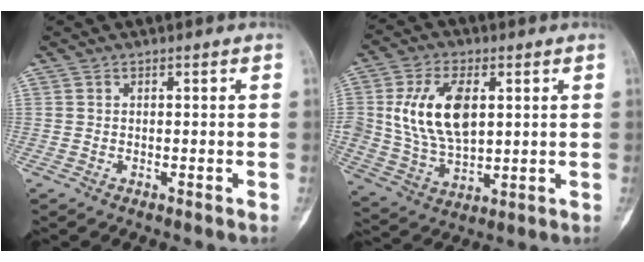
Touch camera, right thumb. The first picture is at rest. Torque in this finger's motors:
{"motor_torque": [0.92, 1.77, 0.16, 0.12, 0.17]}